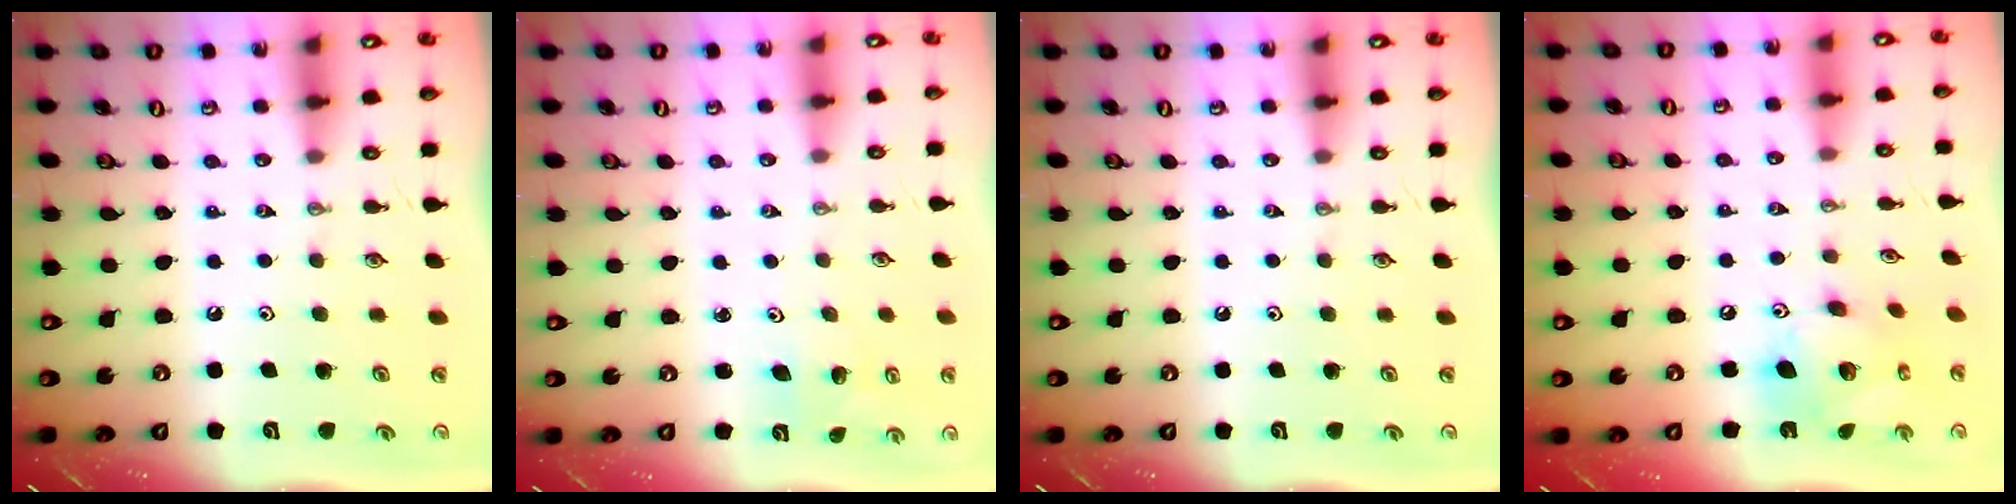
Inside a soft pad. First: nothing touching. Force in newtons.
{"total": 1.9, "press": 1.9, "slide": 0.1}
{"total": 0.0}
{"total": 14.6, "press": 14.5, "slide": 1.5}